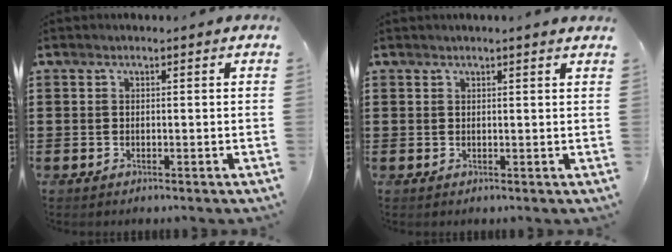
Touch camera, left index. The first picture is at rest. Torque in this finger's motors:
{"motor_torque": [0.27, -0.25, 0.08, 0.02]}